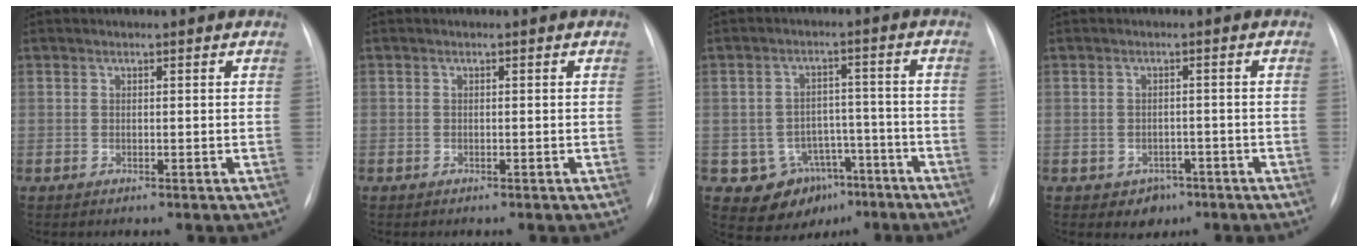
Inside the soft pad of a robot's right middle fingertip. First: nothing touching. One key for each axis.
{"total": 0.0}
{"total": 8.5, "fx": -4.4, "fy": 7.0, "fz": 2.2, "tx": -0.023, "ty": 0.027, "tz": -0.051}
{"total": 3.0, "fx": -1.7, "fy": 2.4, "fz": 0.8, "tx": -0.006, "ty": 0.011, "tz": -0.012}